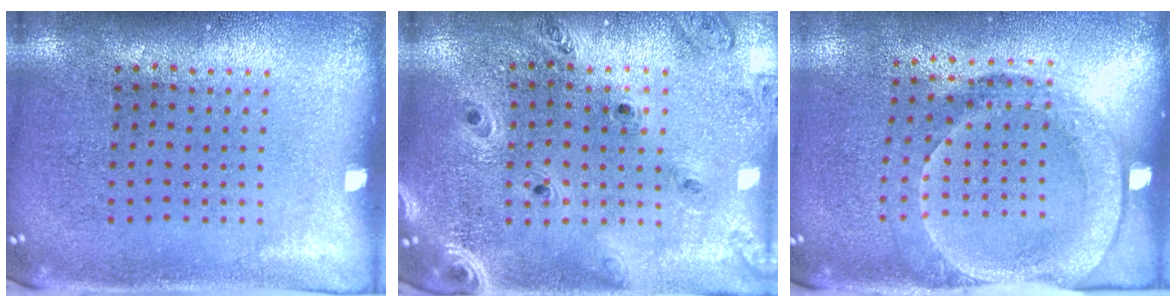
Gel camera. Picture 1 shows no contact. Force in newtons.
{"total": 1.3, "press": 1.3, "slide": 0.1}
{"total": 1.8, "press": 1.5, "slide": 1.1}